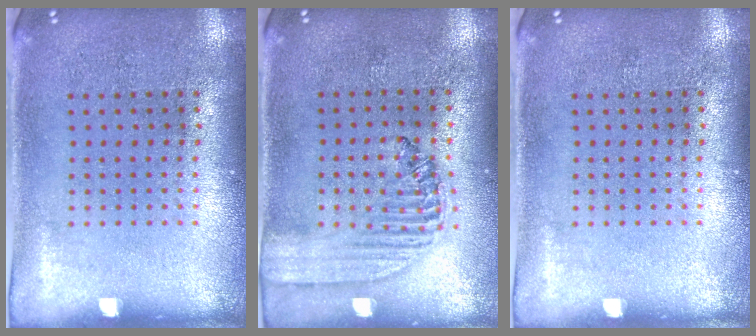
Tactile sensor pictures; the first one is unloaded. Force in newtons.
{"total": 1.5, "press": 1.4, "slide": 0.6}
{"total": 0.0}